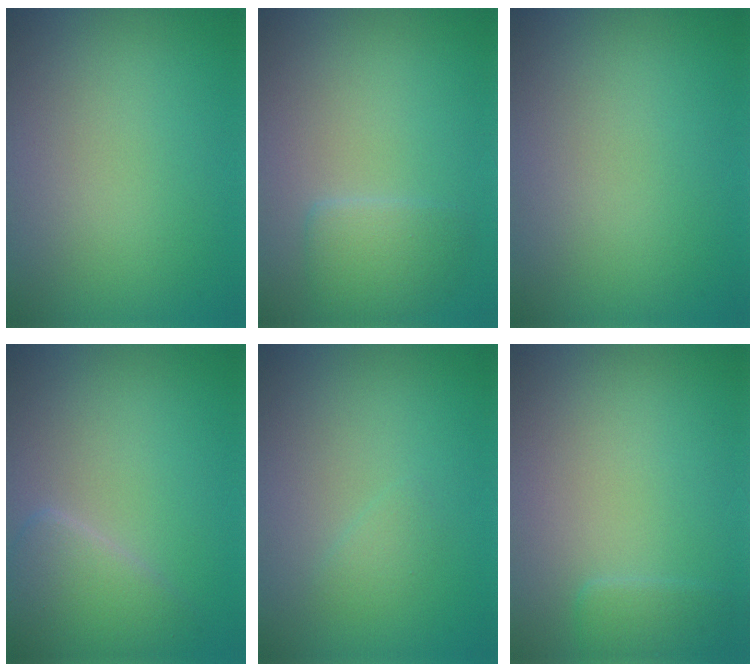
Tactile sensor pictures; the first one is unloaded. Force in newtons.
{"total": 2.3, "press": 2.2, "slide": 0.3}
{"total": 0.0}
{"total": 3.5, "press": 3.5, "slide": 0.1}
{"total": 0.9, "press": 0.9, "slide": 0.0}
{"total": 1.6, "press": 1.6, "slide": 0.1}